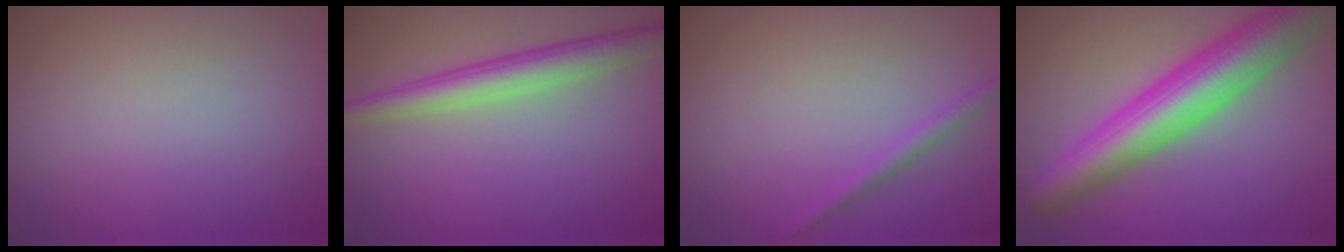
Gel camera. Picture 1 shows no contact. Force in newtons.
{"total": 4.2, "press": 4.2, "slide": 0.1}
{"total": 1.3, "press": 1.3, "slide": 0.1}
{"total": 9.7, "press": 9.7, "slide": 0.3}